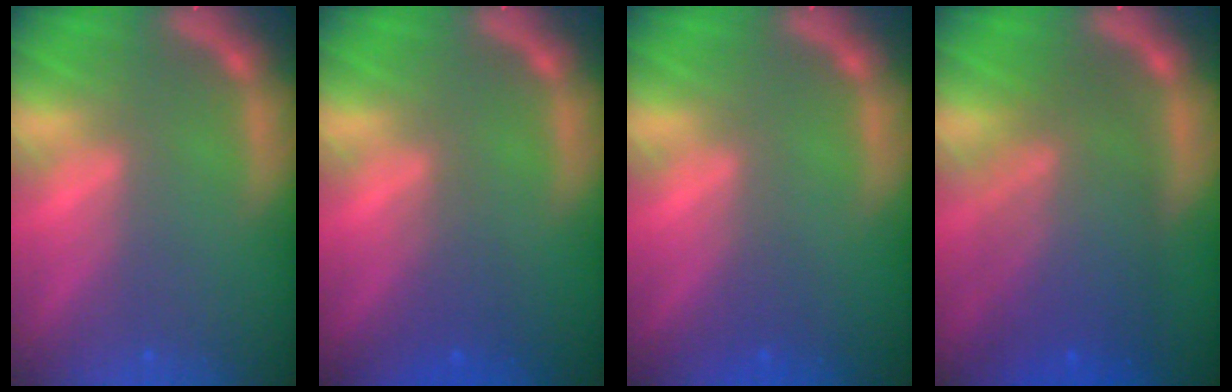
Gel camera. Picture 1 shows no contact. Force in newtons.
{"total": 1.9}
{"total": 0.9}
{"total": 8.5}